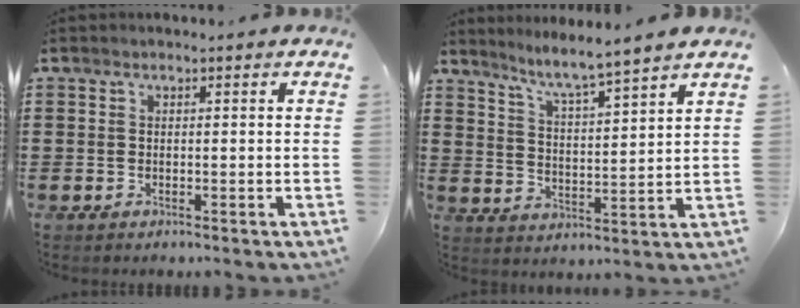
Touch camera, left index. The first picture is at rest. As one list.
[{"total": 5.3, "force": [4.7, -1.2, 2.0], "torque": [-0.060, -0.033, 0.076]}]